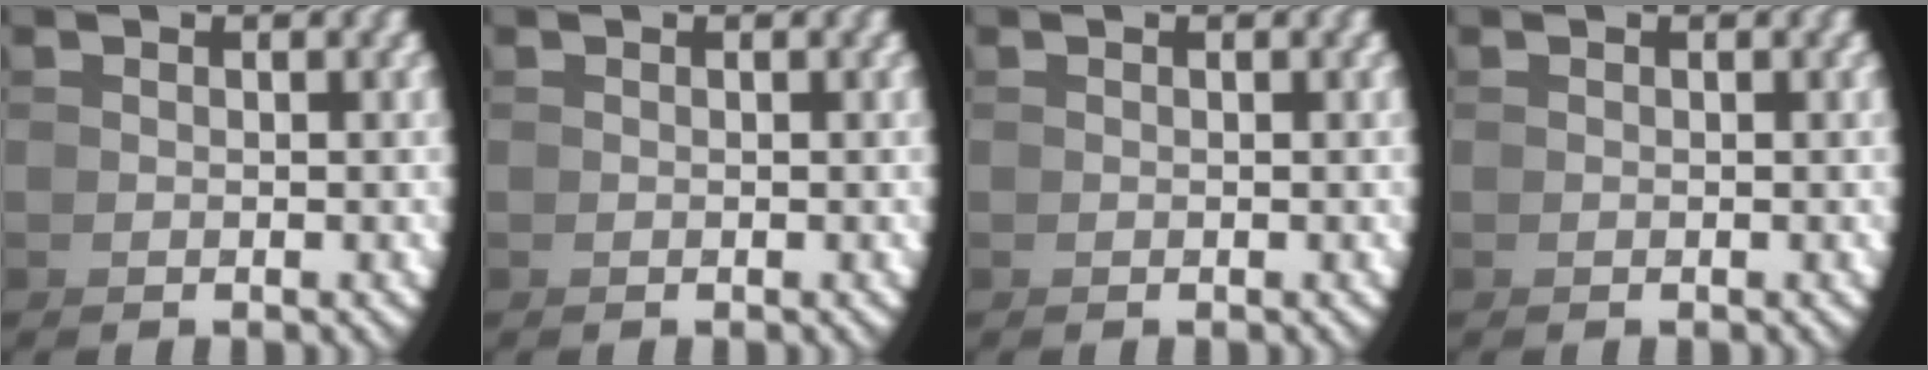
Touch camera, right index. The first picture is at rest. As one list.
[{"total": 0.0}, {"total": 0.0}, {"total": 0.0}]